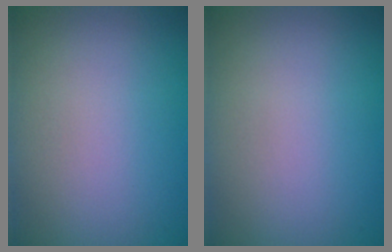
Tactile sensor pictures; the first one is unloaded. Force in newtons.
{"total": 0.0}